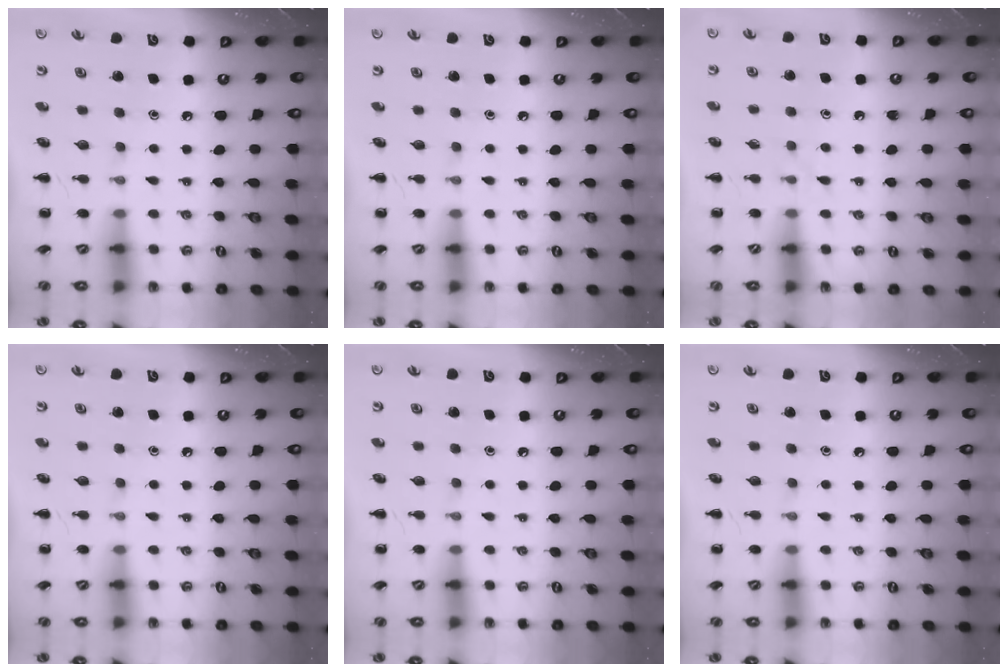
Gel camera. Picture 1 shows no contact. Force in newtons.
{"total": 0.0}
{"total": 3.4, "press": 3.2, "slide": 1.2}
{"total": 0.0}
{"total": 0.0}
{"total": 0.0}